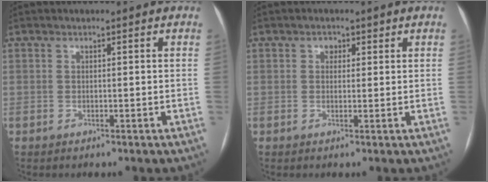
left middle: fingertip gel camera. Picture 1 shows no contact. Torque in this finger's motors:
{"motor_torque": [0.00, 0.00, -0.04, -0.01]}